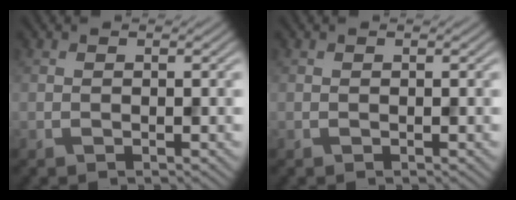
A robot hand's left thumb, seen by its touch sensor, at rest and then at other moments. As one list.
[{"total": 0.0}]